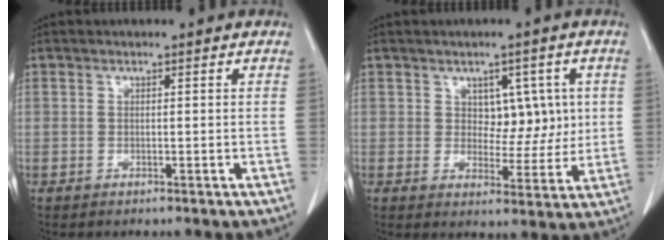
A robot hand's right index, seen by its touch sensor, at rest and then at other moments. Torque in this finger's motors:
{"motor_torque": [-0.03, -0.04, -0.07, -0.01]}